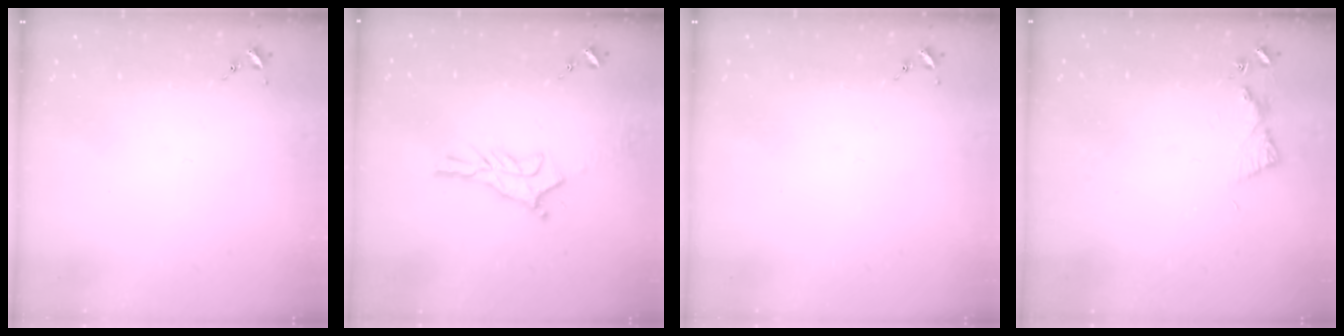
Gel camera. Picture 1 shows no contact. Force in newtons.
{"total": 11.2, "press": 11.1, "slide": 0.7}
{"total": 0.0}
{"total": 6.1, "press": 6.1, "slide": 0.6}